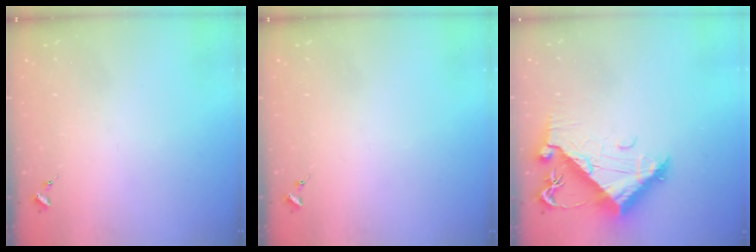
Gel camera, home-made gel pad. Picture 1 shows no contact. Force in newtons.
{"total": 0.0}
{"total": 9.1, "press": 9.1, "slide": 1.1}